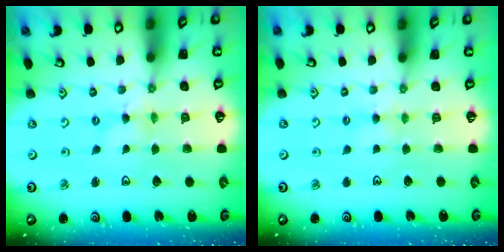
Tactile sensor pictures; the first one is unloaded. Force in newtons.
{"total": 2.8, "press": 2.8, "slide": 0.5}